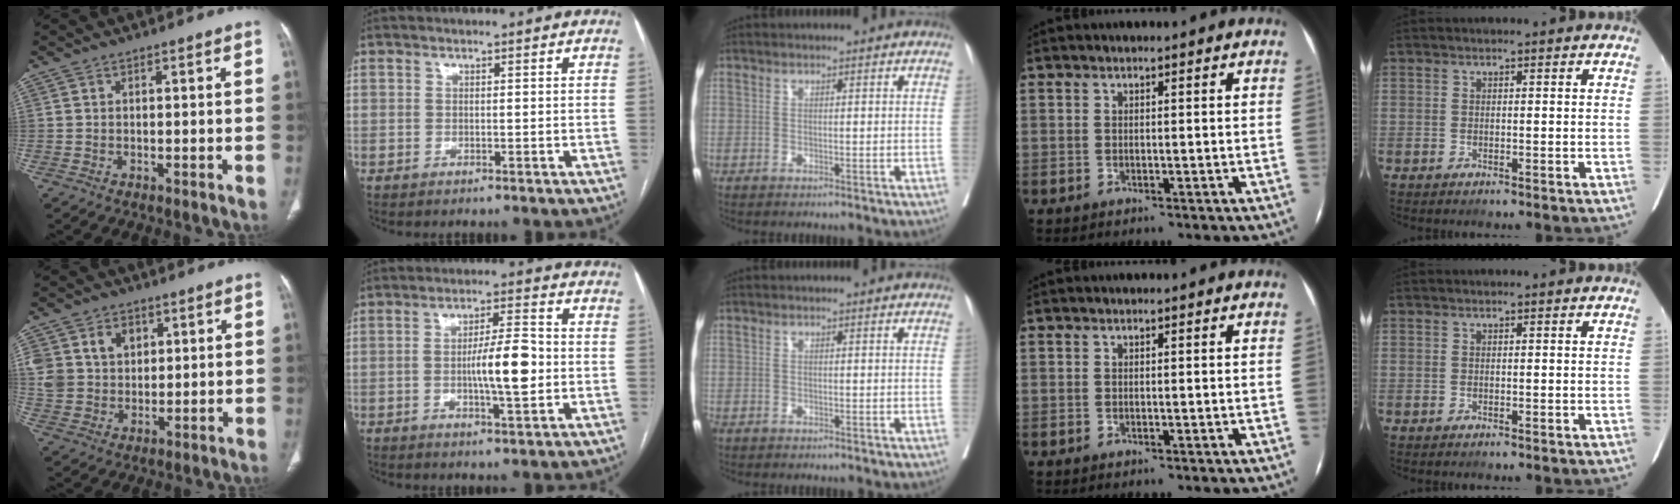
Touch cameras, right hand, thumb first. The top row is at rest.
{"thumb": {"total": 11.0, "force": [3.6, 8.9, 5.4], "torque": [-0.086, -0.005, 0.077]}, "index": {"total": 8.3, "force": [-1.1, 1.4, 8.1], "torque": [-0.137, 0.006, -0.020]}, "middle": {"total": 0.6, "force": [-0.4, 0.4, 0.2], "torque": [-0.009, 0.001, -0.007]}}